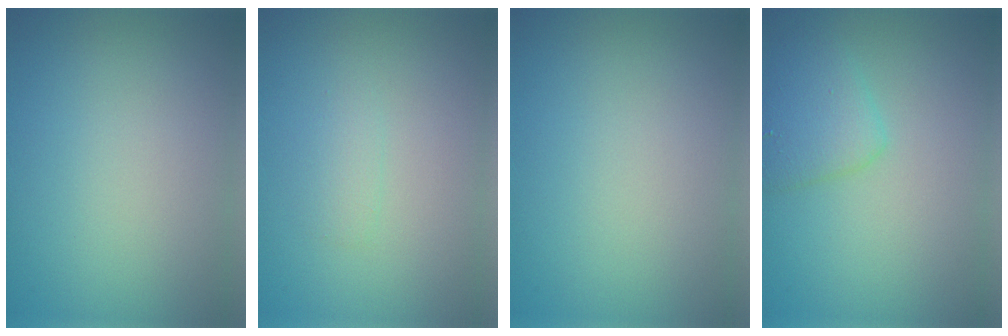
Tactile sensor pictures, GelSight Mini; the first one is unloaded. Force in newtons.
{"total": 1.0, "press": 1.0, "slide": 0.1}
{"total": 0.0}
{"total": 2.6, "press": 2.6, "slide": 0.2}